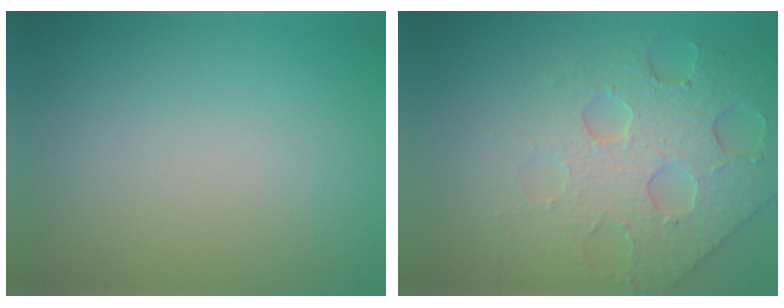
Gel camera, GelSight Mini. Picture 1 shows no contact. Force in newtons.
{"total": 8.0, "press": 5.5, "slide": 5.9}